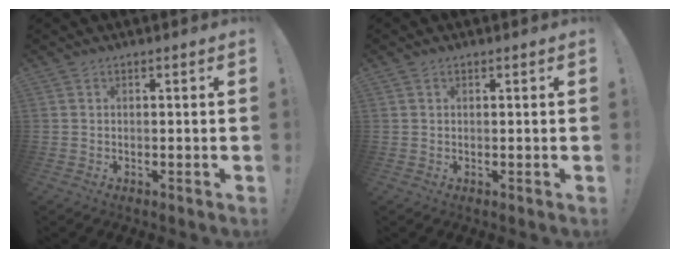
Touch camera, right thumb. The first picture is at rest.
{"total": 0.5, "force": [0.3, 0.4, 0.1], "torque": [0.001, -0.001, 0.006]}